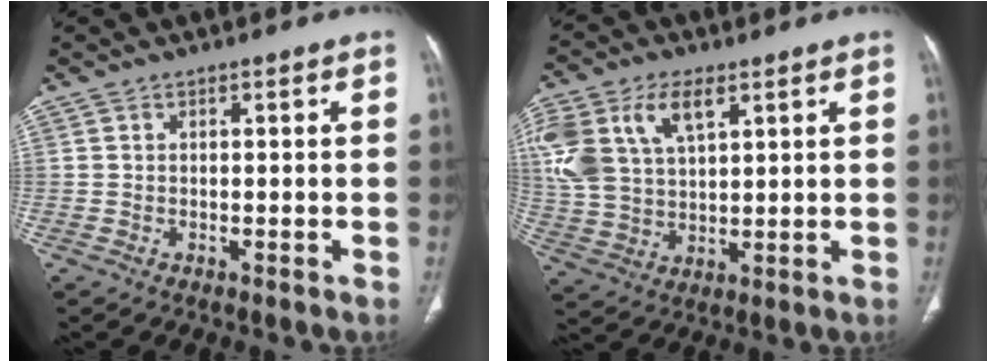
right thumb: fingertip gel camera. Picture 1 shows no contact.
{"total": 17.2, "force": [7.1, 10.0, 12.1], "torque": [-0.274, 0.001, 0.140]}